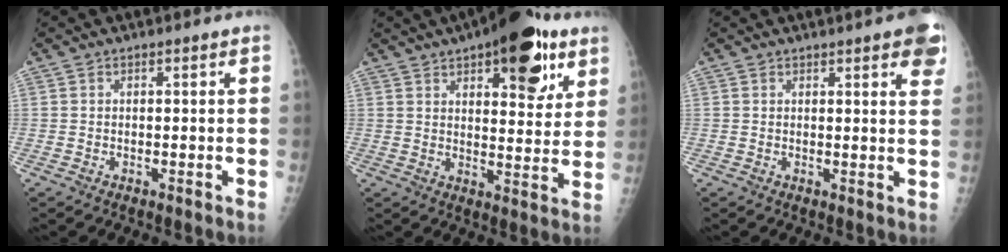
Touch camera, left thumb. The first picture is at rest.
{"total": 18.3, "force": [9.9, 7.4, 13.5], "torque": [-0.149, -0.030, 0.138]}
{"total": 8.1, "force": [4.6, 1.7, 6.4], "torque": [-0.056, -0.007, 0.047]}